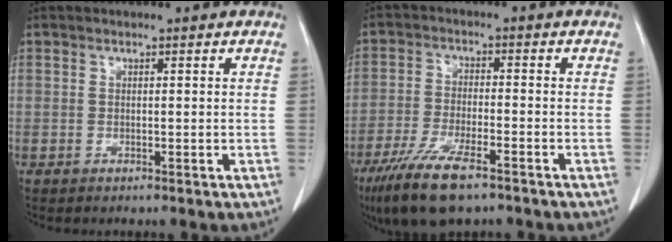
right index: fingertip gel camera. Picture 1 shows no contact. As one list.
[{"total": 10.8, "force": [-7.3, 2.5, 7.5], "torque": [-0.142, -0.023, -0.124]}]